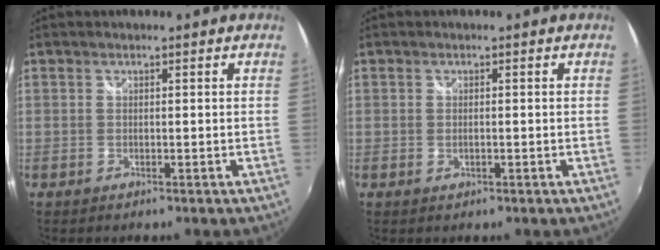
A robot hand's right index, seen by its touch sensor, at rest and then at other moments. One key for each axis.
{"total": 0.8, "fx": -0.2, "fy": 0.6, "fz": 0.6, "tx": -0.013, "ty": -0.002, "tz": -0.003}